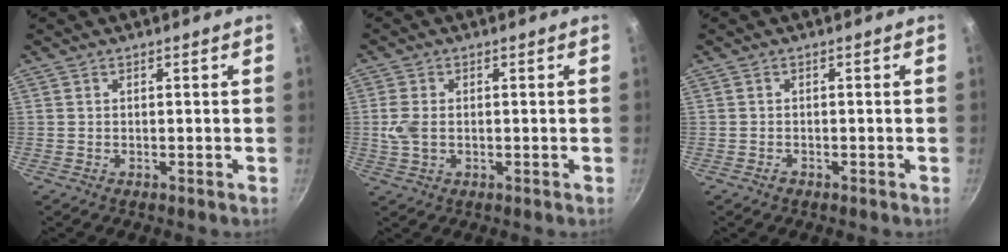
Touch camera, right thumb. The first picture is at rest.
{"total": 4.2, "force": [-0.1, 2.7, 3.3], "torque": [-0.085, 0.002, -0.002]}
{"total": 0.7, "force": [-0.5, 0.4, 0.2], "torque": [-0.002, 0.001, -0.013]}